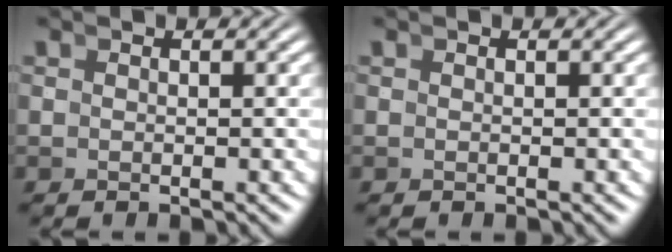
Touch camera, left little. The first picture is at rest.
{"total": 0.0}